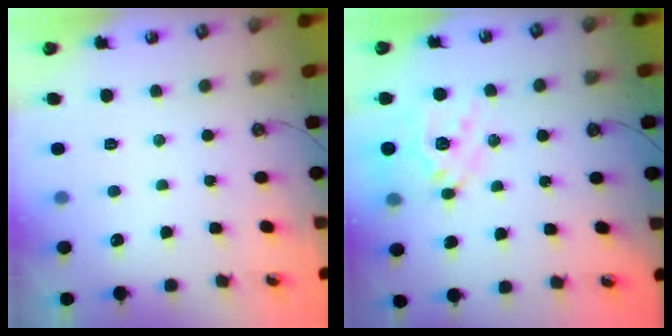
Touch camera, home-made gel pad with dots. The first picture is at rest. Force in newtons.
{"total": 15.0, "press": 15.0, "slide": 1.4}